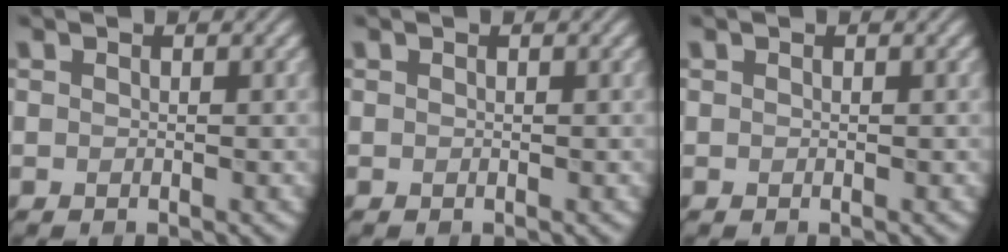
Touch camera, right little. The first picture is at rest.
{"total": 0.0}
{"total": 0.0}